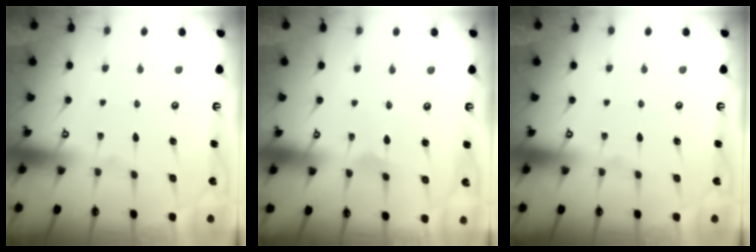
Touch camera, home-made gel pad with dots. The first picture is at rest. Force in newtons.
{"total": 2.0, "press": 2.0, "slide": 0.2}
{"total": 0.0}